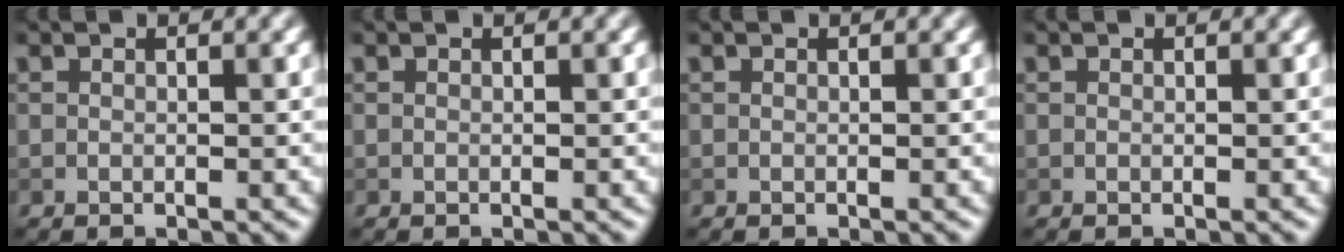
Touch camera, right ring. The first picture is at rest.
{"total": 0.0}
{"total": 0.0}
{"total": 0.0}